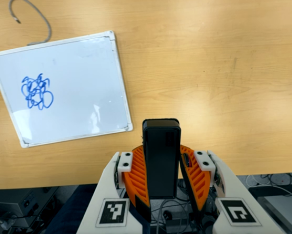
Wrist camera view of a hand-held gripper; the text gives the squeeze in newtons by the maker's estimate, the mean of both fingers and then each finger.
{"total": 7.5, "left": 6.8, "right": 8.3}